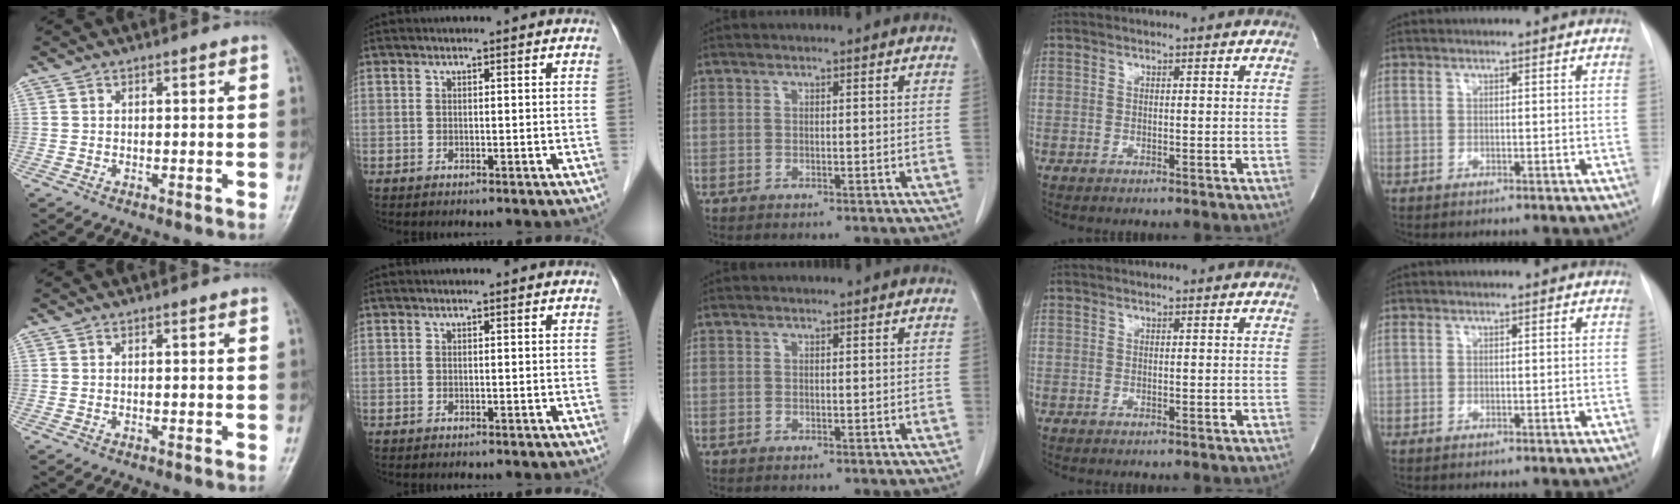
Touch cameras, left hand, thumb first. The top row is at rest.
{}